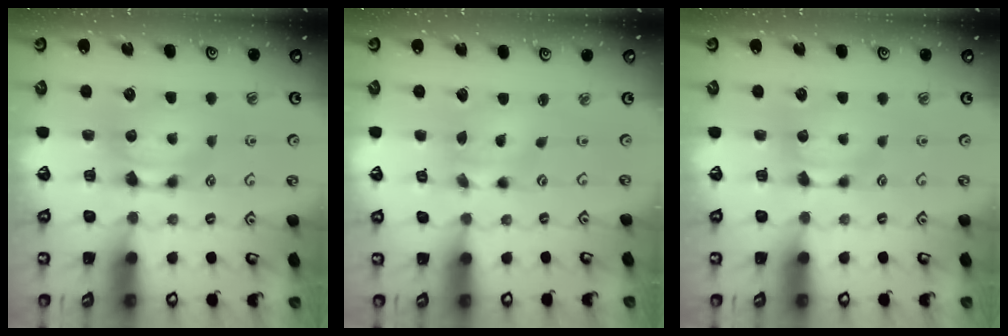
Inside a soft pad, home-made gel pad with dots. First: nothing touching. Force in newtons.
{"total": 1.4, "press": 0.4, "slide": 1.4}
{"total": 0.7, "press": 0.6, "slide": 0.5}